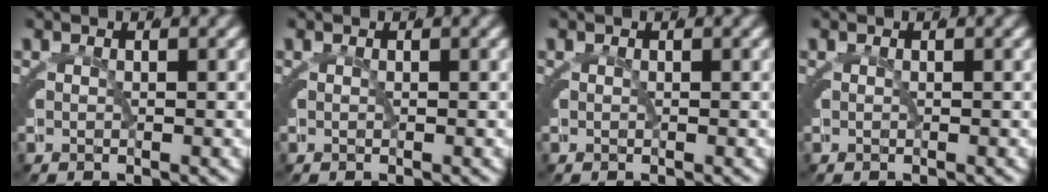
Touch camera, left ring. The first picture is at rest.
{"total": 0.0}
{"total": 0.0}
{"total": 0.0}